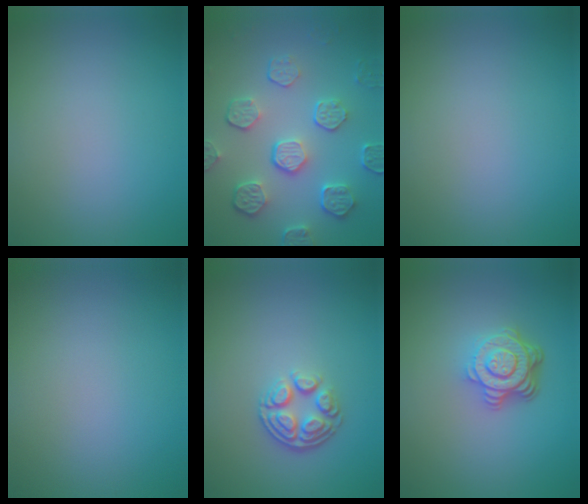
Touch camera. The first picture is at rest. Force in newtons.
{"total": 5.6, "press": 4.2, "slide": 3.7}
{"total": 0.0}
{"total": 0.0}
{"total": 3.6, "press": 2.6, "slide": 2.4}
{"total": 4.7, "press": 3.4, "slide": 3.3}